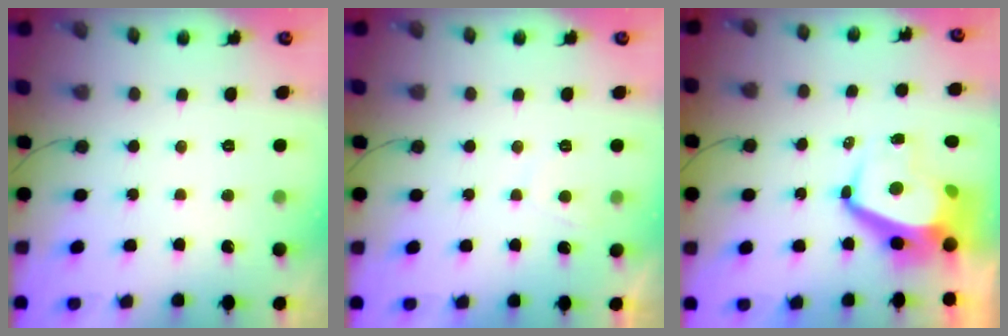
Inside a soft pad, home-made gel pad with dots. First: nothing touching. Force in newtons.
{"total": 0.5, "press": 0.2, "slide": 0.5}
{"total": 6.6, "press": 6.6, "slide": 0.5}